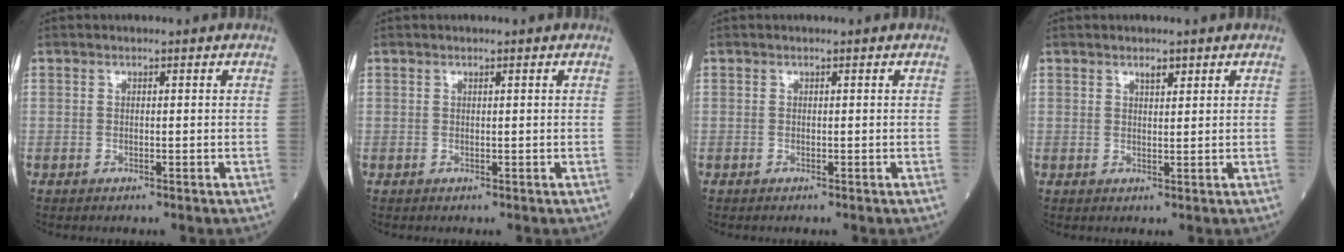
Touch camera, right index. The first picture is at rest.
{"total": 0.0}
{"total": 0.0}
{"total": 1.5, "force": [1.1, 0.4, 1.0], "torque": [-0.015, -0.002, 0.018]}